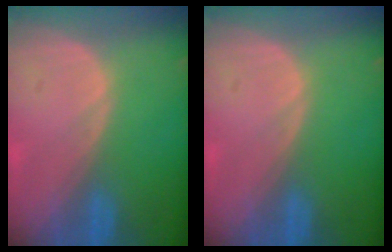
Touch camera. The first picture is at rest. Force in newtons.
{"total": 0.0}